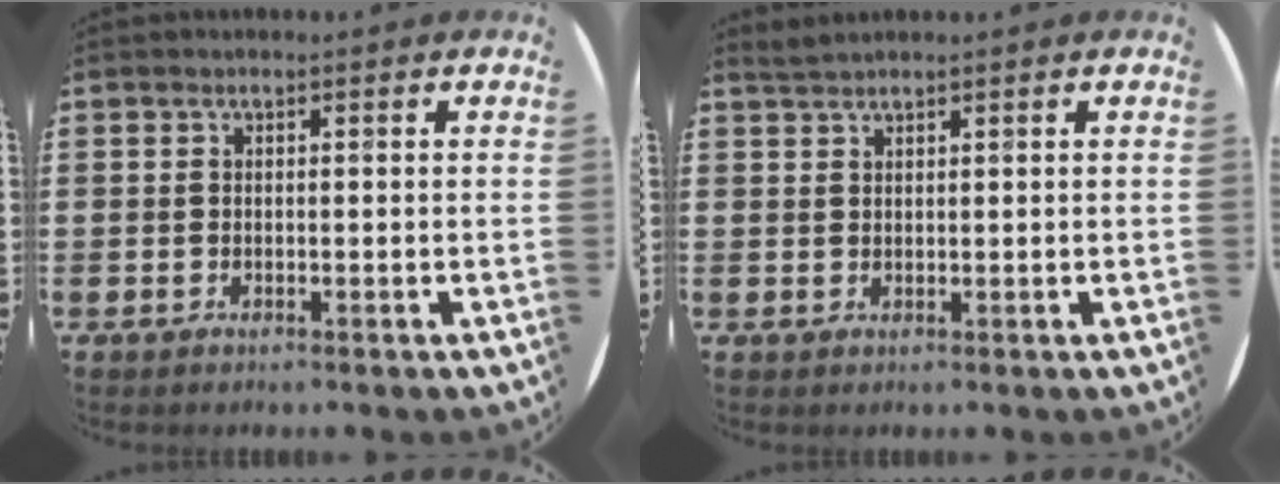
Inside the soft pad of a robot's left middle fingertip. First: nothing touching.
{"total": 1.3, "force": [1.3, -0.2, 0.1], "torque": [-0.004, 0.001, 0.025]}